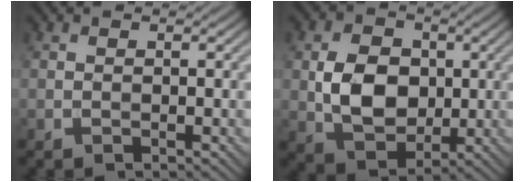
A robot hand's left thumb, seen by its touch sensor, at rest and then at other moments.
{"total": 7.8, "force": [0.2, 5.9, 5.1], "torque": [-0.106, -0.001, 0.003]}